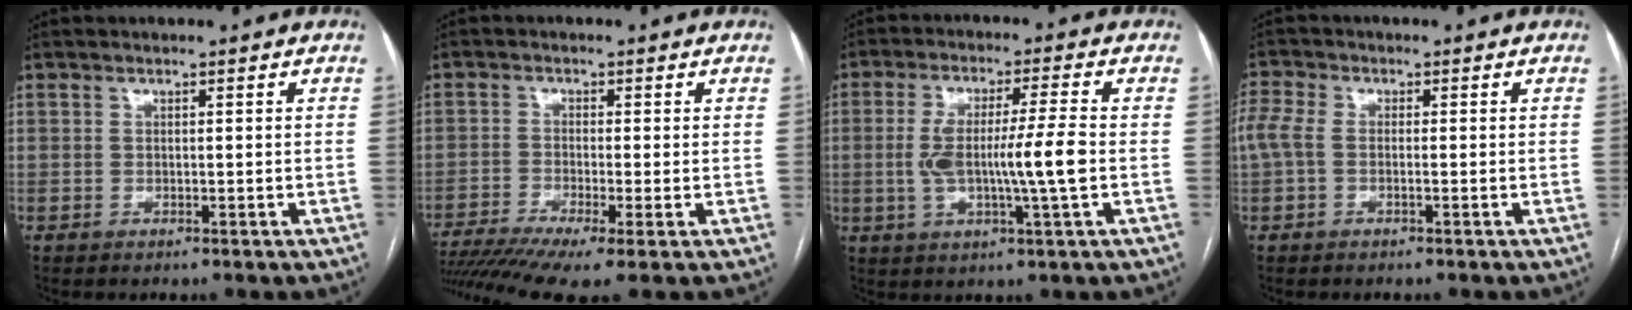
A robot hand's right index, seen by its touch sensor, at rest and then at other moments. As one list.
[{"total": 11.4, "force": [-7.9, 1.3, 8.1], "torque": [-0.153, -0.013, -0.134]}, {"total": 10.0, "force": [-1.0, 0.2, 9.9], "torque": [-0.188, 0.004, -0.019]}, {"total": 4.0, "force": [-0.2, 2.2, 3.4], "torque": [-0.096, 0.021, -0.007]}]